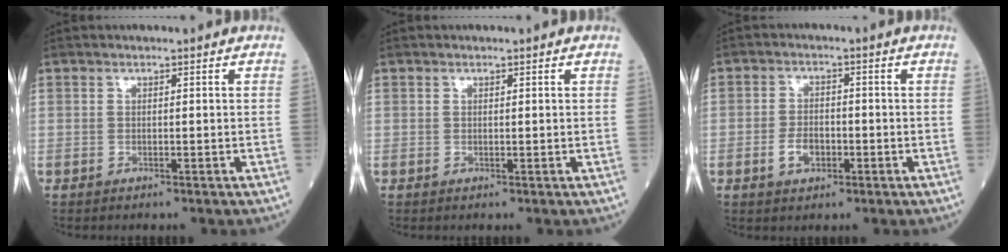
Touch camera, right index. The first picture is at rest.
{"total": 0.0}
{"total": 3.9, "force": [-1.5, 2.2, 2.8], "torque": [-0.054, 0.002, -0.026]}